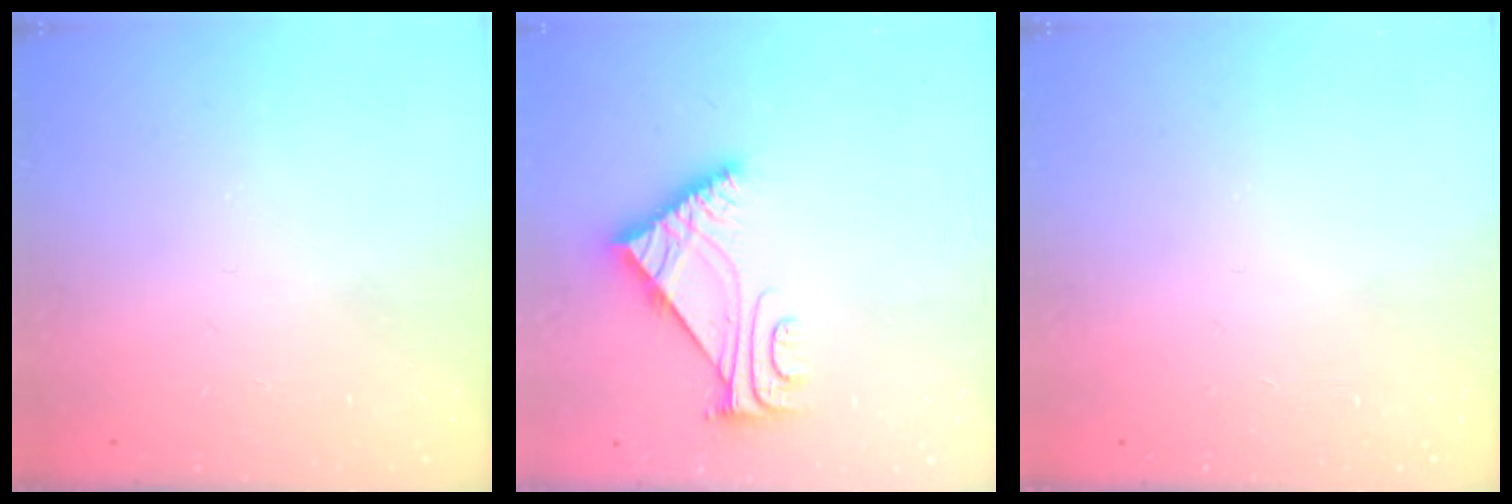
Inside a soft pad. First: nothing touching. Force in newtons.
{"total": 6.7, "press": 6.7, "slide": 0.8}
{"total": 0.0}